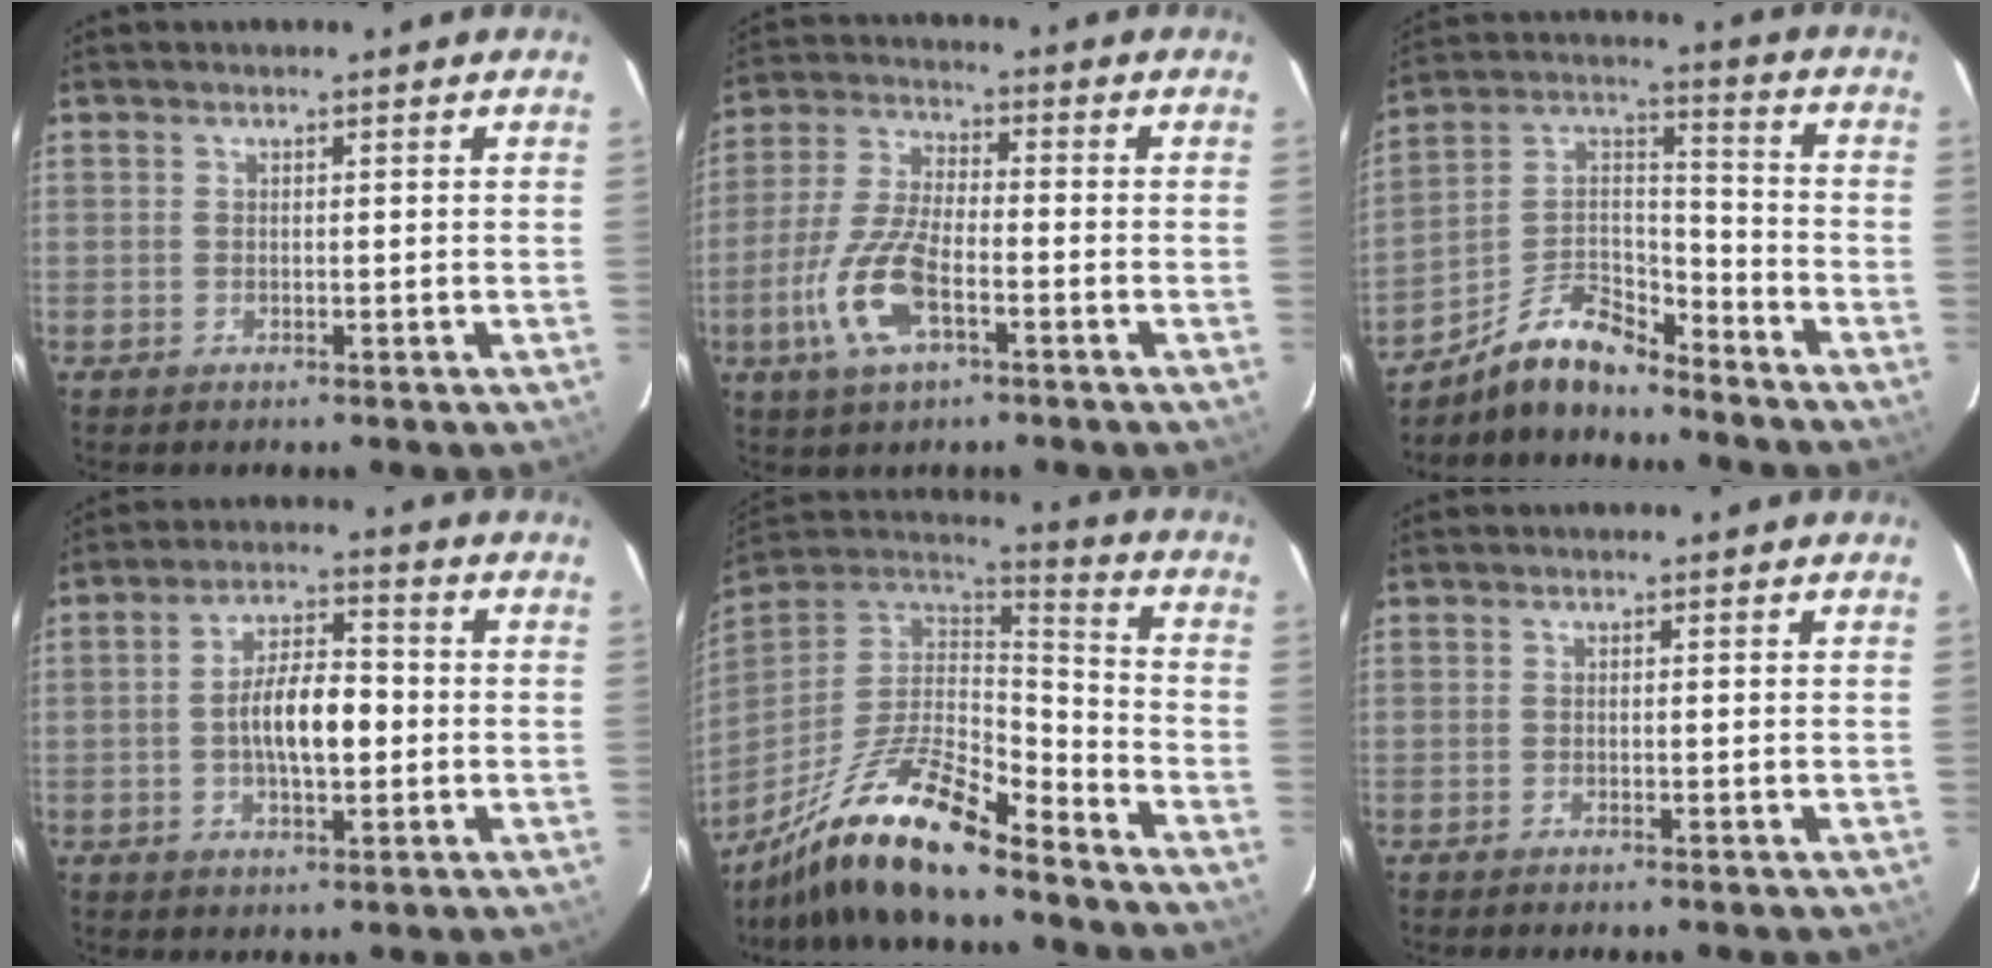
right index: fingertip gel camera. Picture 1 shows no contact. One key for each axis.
{"total": 11.8, "fx": -4.8, "fy": 4.4, "fz": 9.9, "tx": -0.218, "ty": -0.004, "tz": -0.094}
{"total": 11.4, "fx": -9.5, "fy": 3.6, "fz": 5.1, "tx": -0.114, "ty": 0.037, "tz": -0.184}
{"total": 8.9, "fx": -1.2, "fy": 3.6, "fz": 8.0, "tx": -0.146, "ty": 0.010, "tz": -0.019}
{"total": 20.0, "fx": -14.8, "fy": 4.6, "fz": 12.6, "tx": -0.251, "ty": -0.027, "tz": -0.270}
{"total": 0.6, "fx": -0.5, "fy": 0.0, "fz": 0.3, "tx": -0.004, "ty": 0.000, "tz": -0.010}